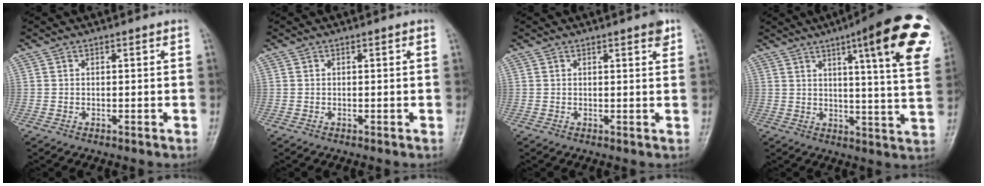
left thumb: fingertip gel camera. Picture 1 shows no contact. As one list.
[{"total": 0.0}, {"total": 2.1, "force": [1.3, 0.4, 1.6], "torque": [-0.017, -0.005, 0.015]}, {"total": 21.6, "force": [10.0, 3.8, 18.8], "torque": [-0.227, -0.027, 0.122]}]